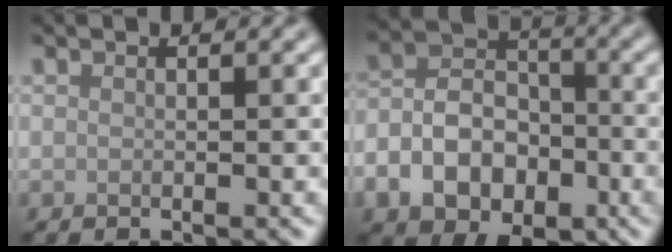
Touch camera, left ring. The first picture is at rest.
{"total": 7.6, "force": [-2.8, 5.2, 4.8], "torque": [-0.084, -0.005, -0.056]}